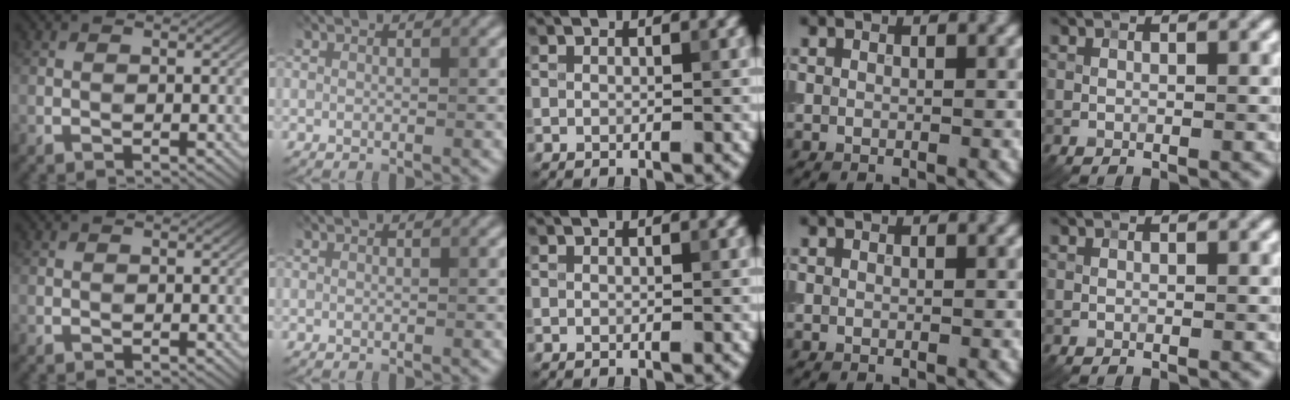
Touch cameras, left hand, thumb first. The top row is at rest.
{}